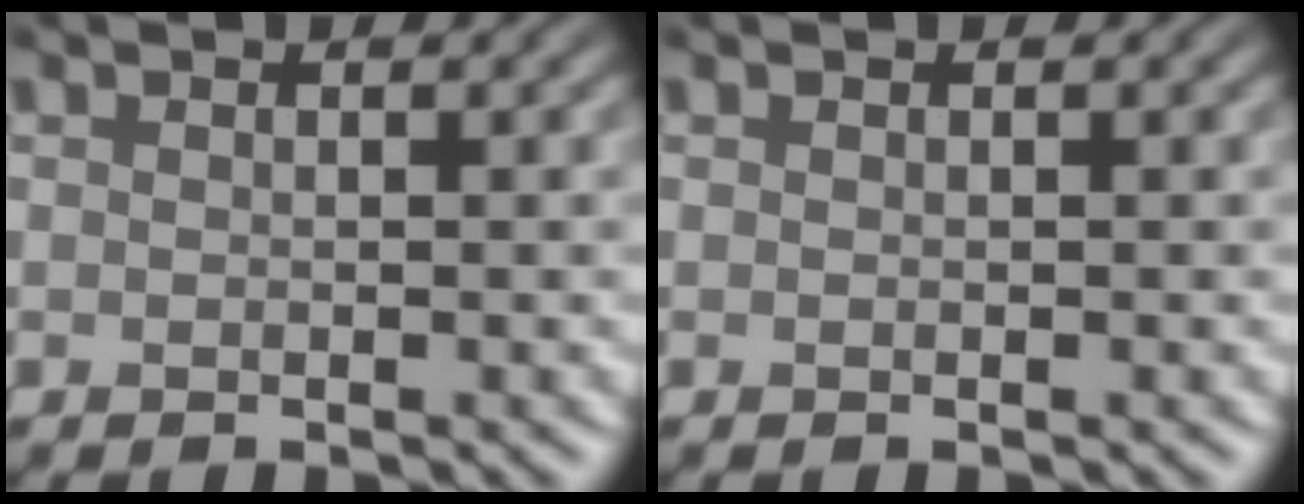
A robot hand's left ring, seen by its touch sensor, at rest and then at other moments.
{"total": 0.0}